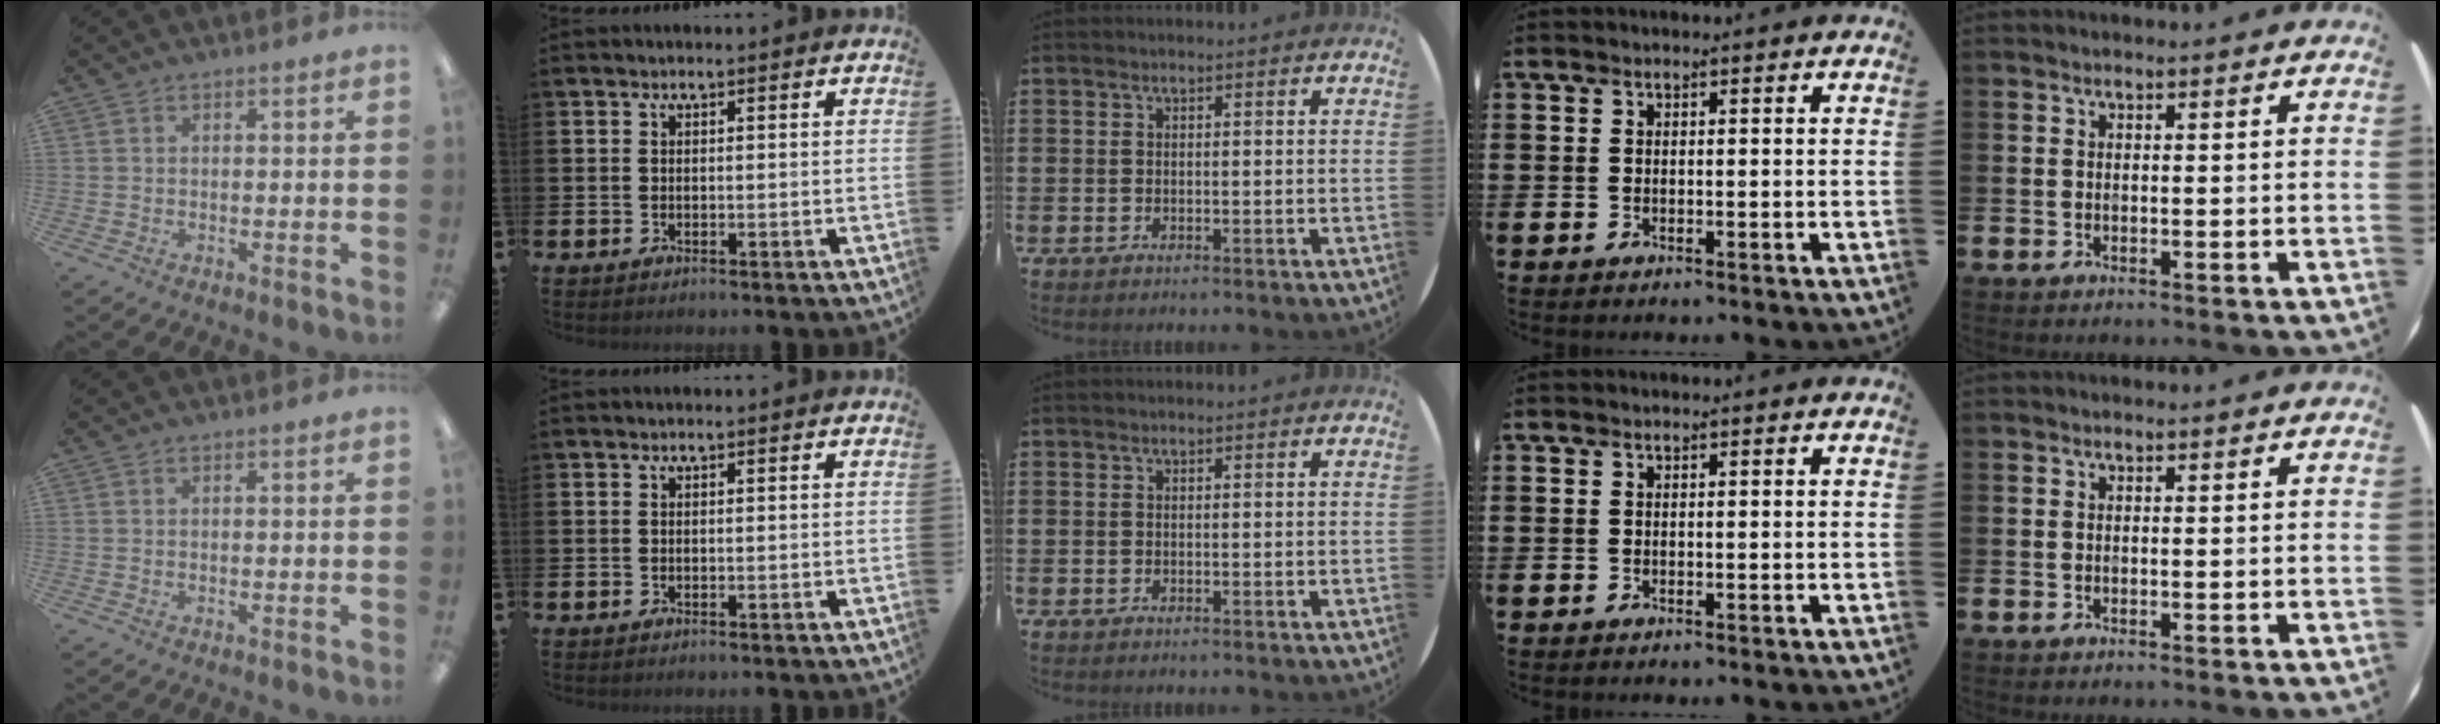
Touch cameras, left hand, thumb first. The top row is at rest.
{}